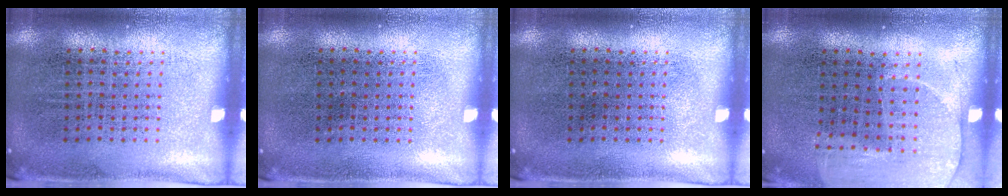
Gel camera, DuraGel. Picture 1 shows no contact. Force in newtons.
{"total": 0.0}
{"total": 0.0}
{"total": 1.3, "press": 1.2, "slide": 0.4}